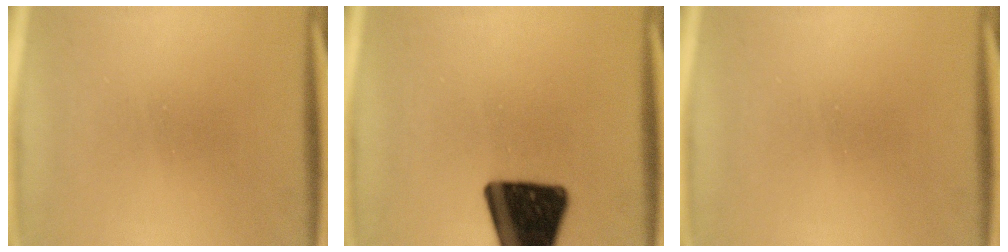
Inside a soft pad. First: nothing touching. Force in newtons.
{"total": 18.6}
{"total": 0.0}